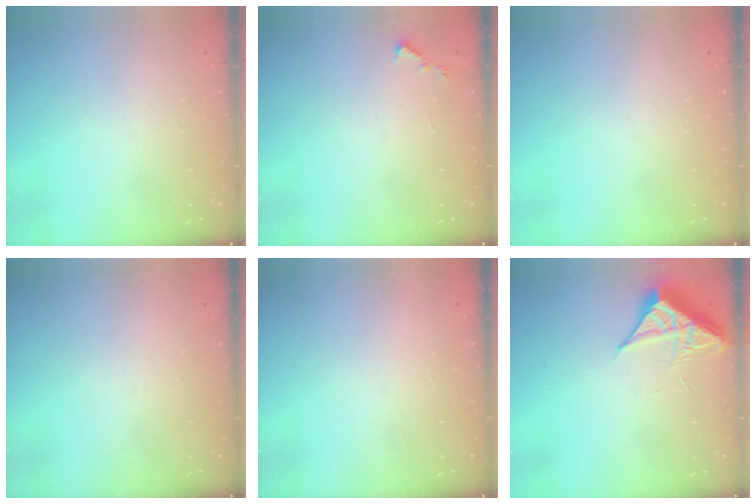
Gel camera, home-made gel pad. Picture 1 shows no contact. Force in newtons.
{"total": 3.3, "press": 3.3, "slide": 0.3}
{"total": 0.0}
{"total": 1.5, "press": 1.5, "slide": 0.1}
{"total": 1.6, "press": 1.6, "slide": 0.1}
{"total": 6.4, "press": 6.4, "slide": 0.4}